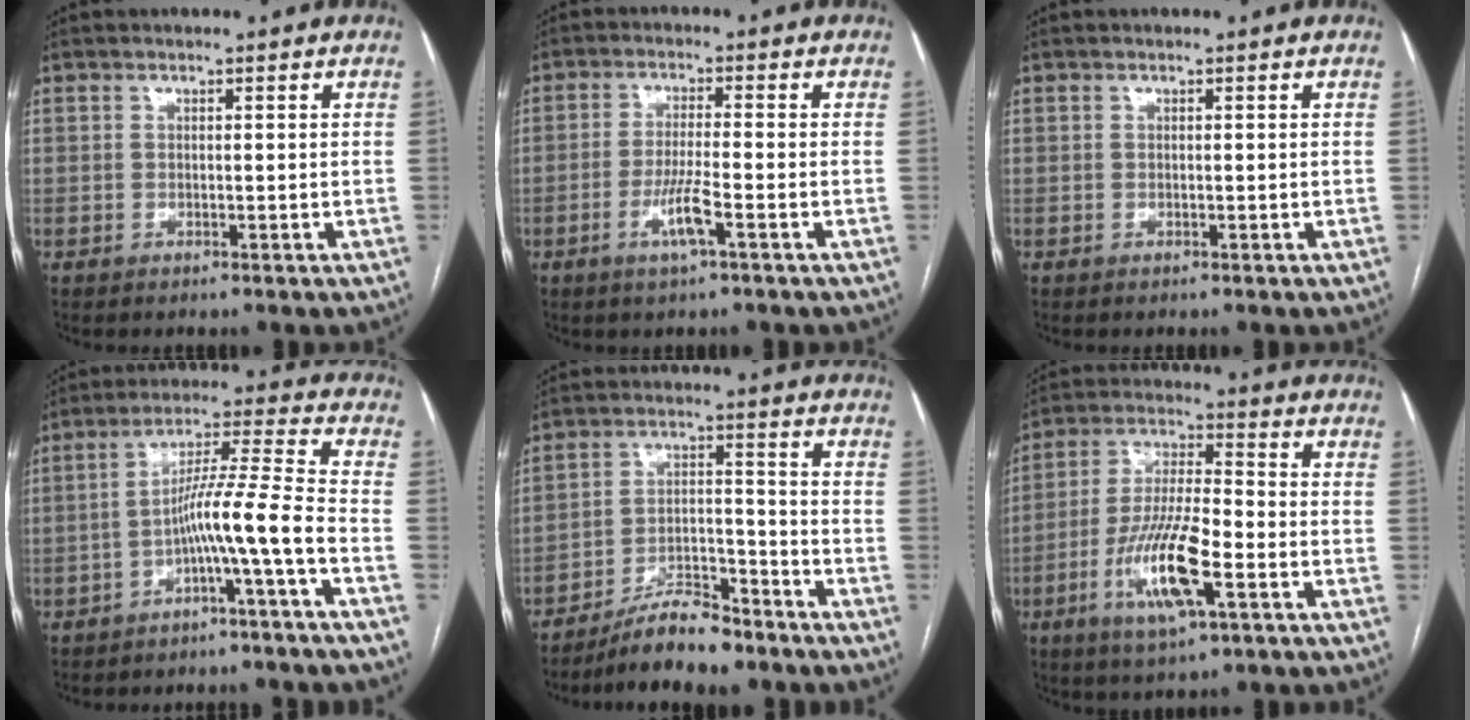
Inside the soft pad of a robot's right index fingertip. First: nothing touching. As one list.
[{"total": 5.1, "force": [-2.2, 0.0, 4.6], "torque": [-0.088, -0.008, -0.043]}, {"total": 0.0}, {"total": 8.9, "force": [-3.7, -1.4, 8.0], "torque": [-0.133, 0.025, -0.062]}, {"total": 9.1, "force": [-7.8, 2.0, 4.2], "torque": [-0.068, 0.007, -0.136]}, {"total": 13.0, "force": [-4.9, 2.4, 11.8], "torque": [-0.236, -0.008, -0.087]}]